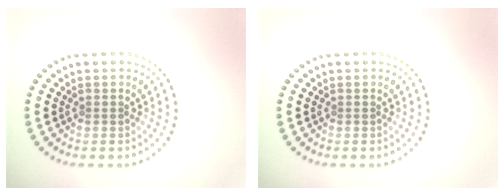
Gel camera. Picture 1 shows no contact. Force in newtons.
{"total": 0.0}